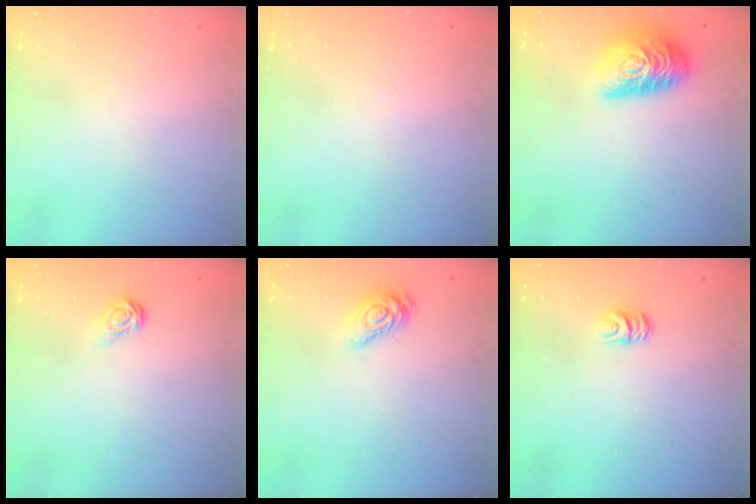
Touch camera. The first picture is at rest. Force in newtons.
{"total": 0.0}
{"total": 16.2, "press": 16.2, "slide": 0.9}
{"total": 5.4, "press": 5.4, "slide": 0.6}
{"total": 9.4, "press": 9.4, "slide": 0.6}
{"total": 6.0, "press": 6.0, "slide": 0.6}